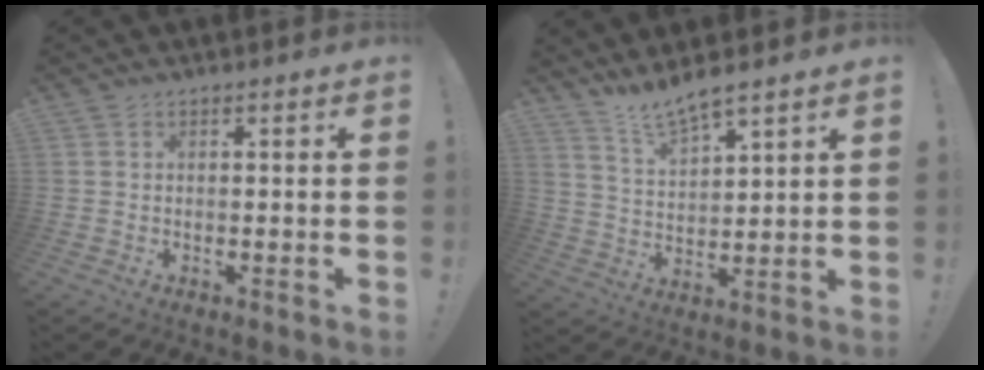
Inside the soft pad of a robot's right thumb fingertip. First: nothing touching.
{"total": 7.7, "force": [6.9, 0.7, 3.2], "torque": [-0.071, -0.042, 0.127]}